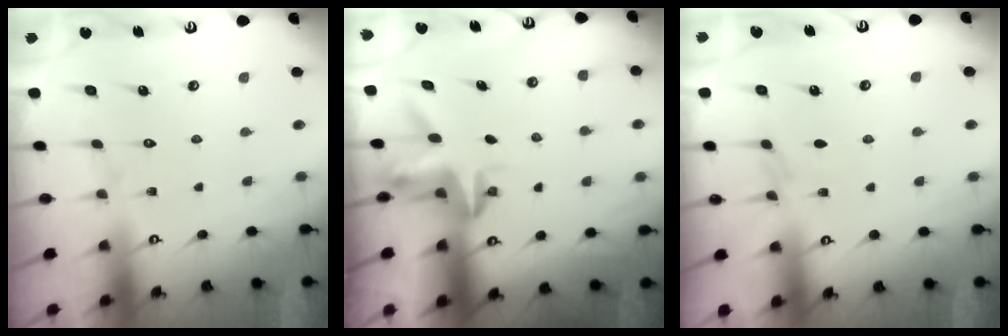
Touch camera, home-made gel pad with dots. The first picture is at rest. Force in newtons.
{"total": 3.2, "press": 3.2, "slide": 0.3}
{"total": 2.8, "press": 2.8, "slide": 0.5}